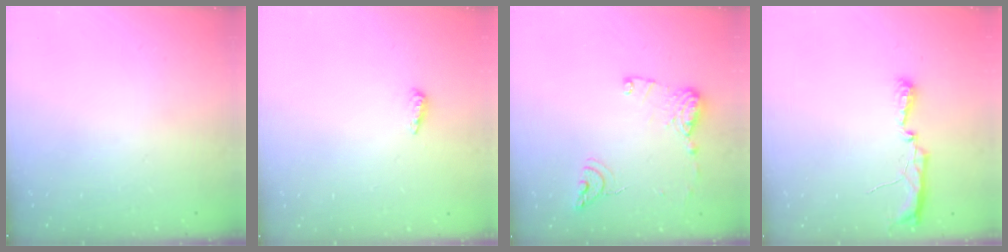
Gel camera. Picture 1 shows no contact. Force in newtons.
{"total": 5.6, "press": 5.5, "slide": 1.0}
{"total": 12.2, "press": 12.2, "slide": 1.0}
{"total": 6.4, "press": 6.3, "slide": 0.8}